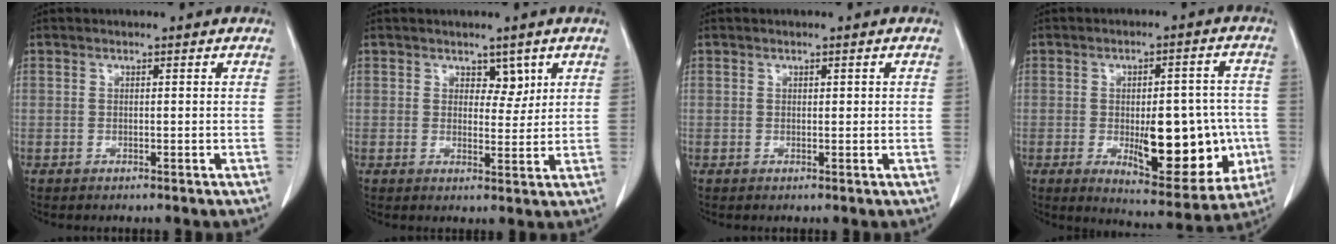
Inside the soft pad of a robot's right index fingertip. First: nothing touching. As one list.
[{"total": 3.0, "force": [1.8, 1.8, 1.7], "torque": [-0.014, -0.003, 0.028]}, {"total": 0.7, "force": [0.2, 0.3, 0.6], "torque": [-0.007, 0.000, 0.005]}, {"total": 15.7, "force": [-3.1, 5.9, 14.2], "torque": [-0.180, 0.003, -0.028]}]